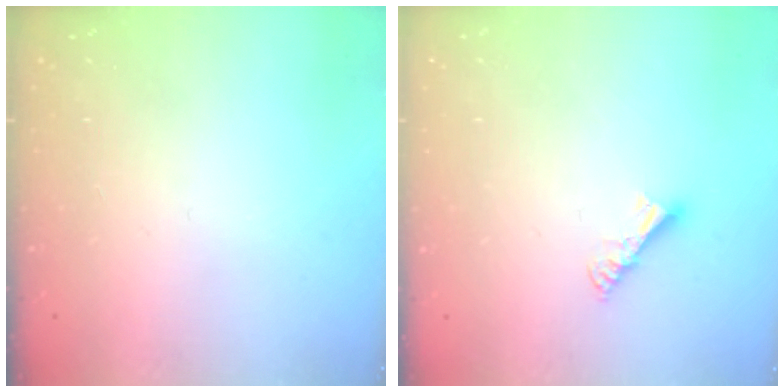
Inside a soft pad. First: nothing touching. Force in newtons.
{"total": 4.7, "press": 4.7, "slide": 0.0}